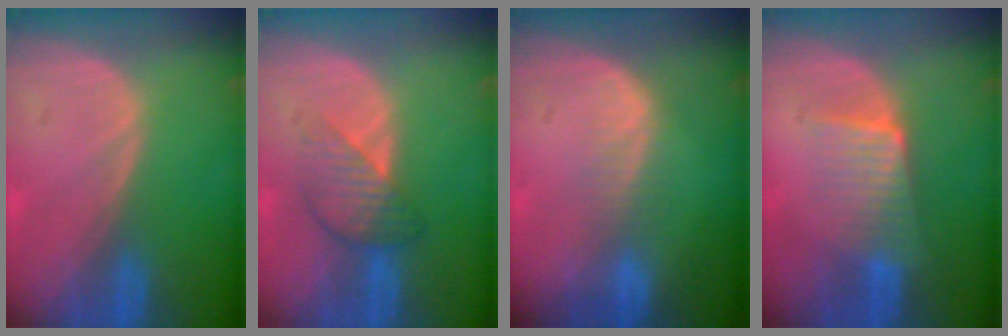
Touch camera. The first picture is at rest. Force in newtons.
{"total": 4.6, "press": 4.6, "slide": 0.2}
{"total": 2.7, "press": 2.3, "slide": 1.5}
{"total": 5.7, "press": 5.4, "slide": 1.8}